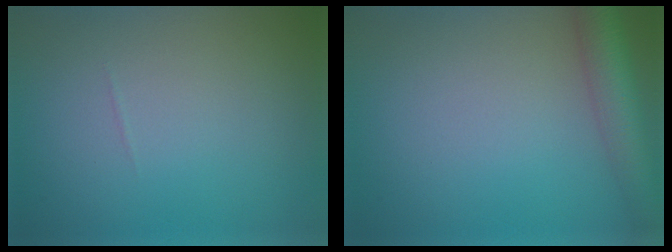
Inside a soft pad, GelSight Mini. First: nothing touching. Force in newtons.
{"total": 5.3, "press": 5.3, "slide": 0.3}